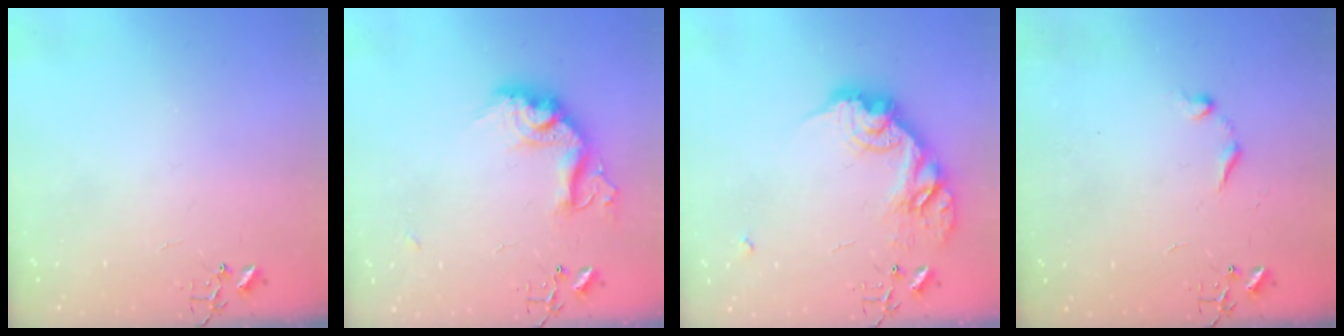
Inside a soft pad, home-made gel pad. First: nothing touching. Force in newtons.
{"total": 16.9, "press": 16.9, "slide": 1.2}
{"total": 18.3, "press": 18.3, "slide": 1.0}
{"total": 7.1, "press": 7.1, "slide": 0.8}